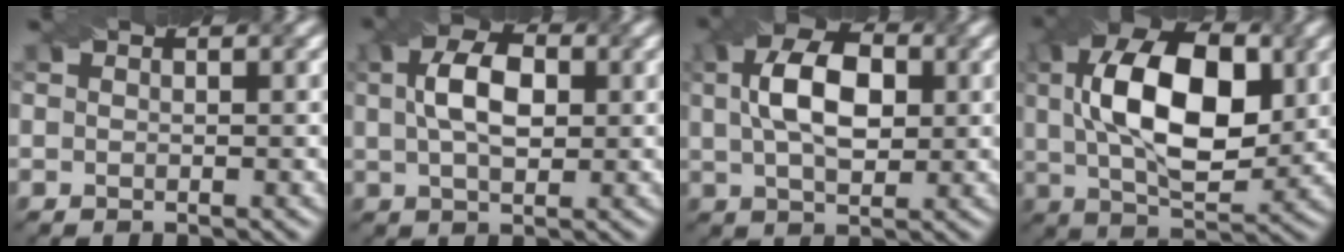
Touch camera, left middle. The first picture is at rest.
{"total": 5.4, "force": [1.0, 3.0, 4.4], "torque": [-0.084, 0.009, 0.015]}
{"total": 7.2, "force": [1.3, 4.1, 5.7], "torque": [-0.109, 0.016, 0.019]}
{"total": 12.6, "force": [2.0, 6.7, 10.6], "torque": [-0.182, 0.013, 0.032]}